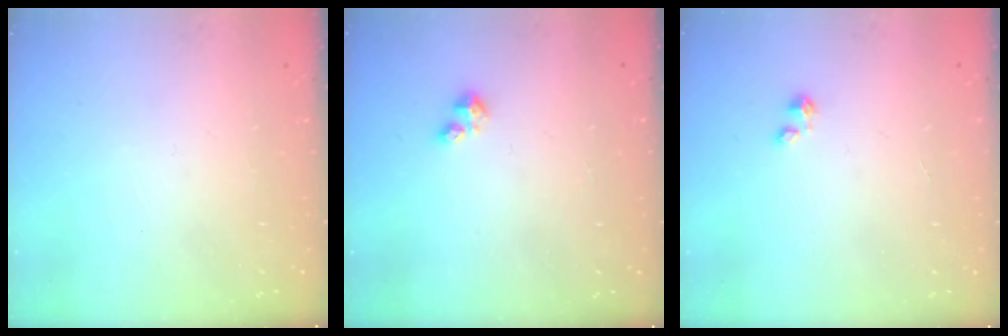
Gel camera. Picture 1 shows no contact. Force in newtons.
{"total": 2.1, "press": 2.1, "slide": 0.3}
{"total": 0.0}